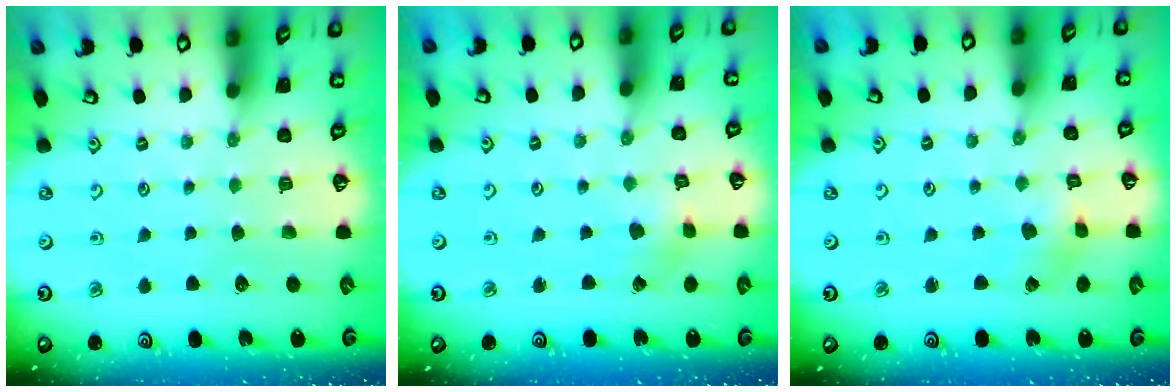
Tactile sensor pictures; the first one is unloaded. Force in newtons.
{"total": 2.1, "press": 2.1, "slide": 0.1}
{"total": 1.3, "press": 1.3, "slide": 0.2}